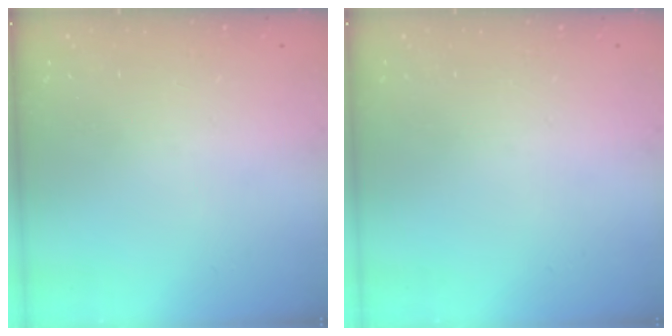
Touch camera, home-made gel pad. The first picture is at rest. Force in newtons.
{"total": 0.0}